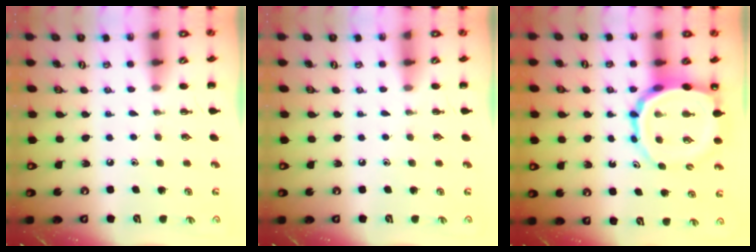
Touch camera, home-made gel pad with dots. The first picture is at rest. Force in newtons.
{"total": 0.0}
{"total": 12.8, "press": 12.3, "slide": 3.5}